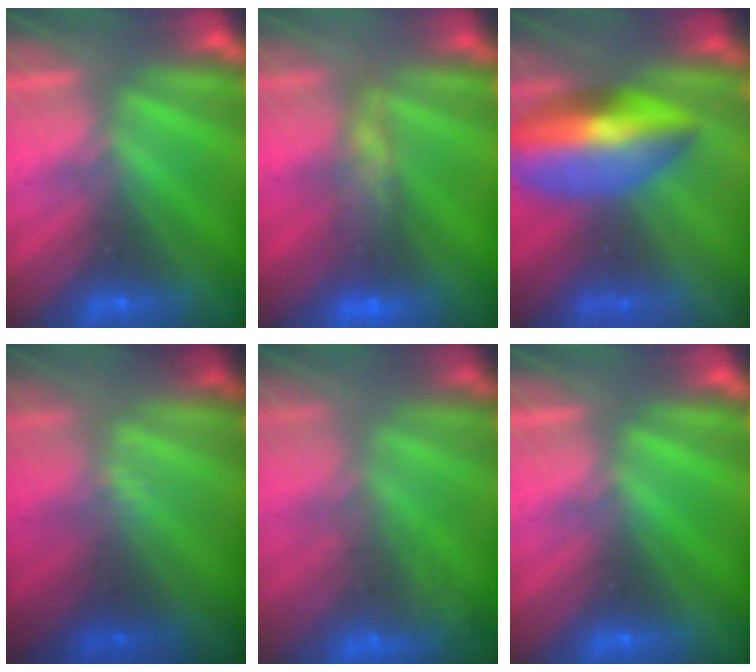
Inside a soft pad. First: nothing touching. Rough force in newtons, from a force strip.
{"total": 8.3}
{"total": 7.6}
{"total": 2.4}
{"total": 7.7}
{"total": 0.0}